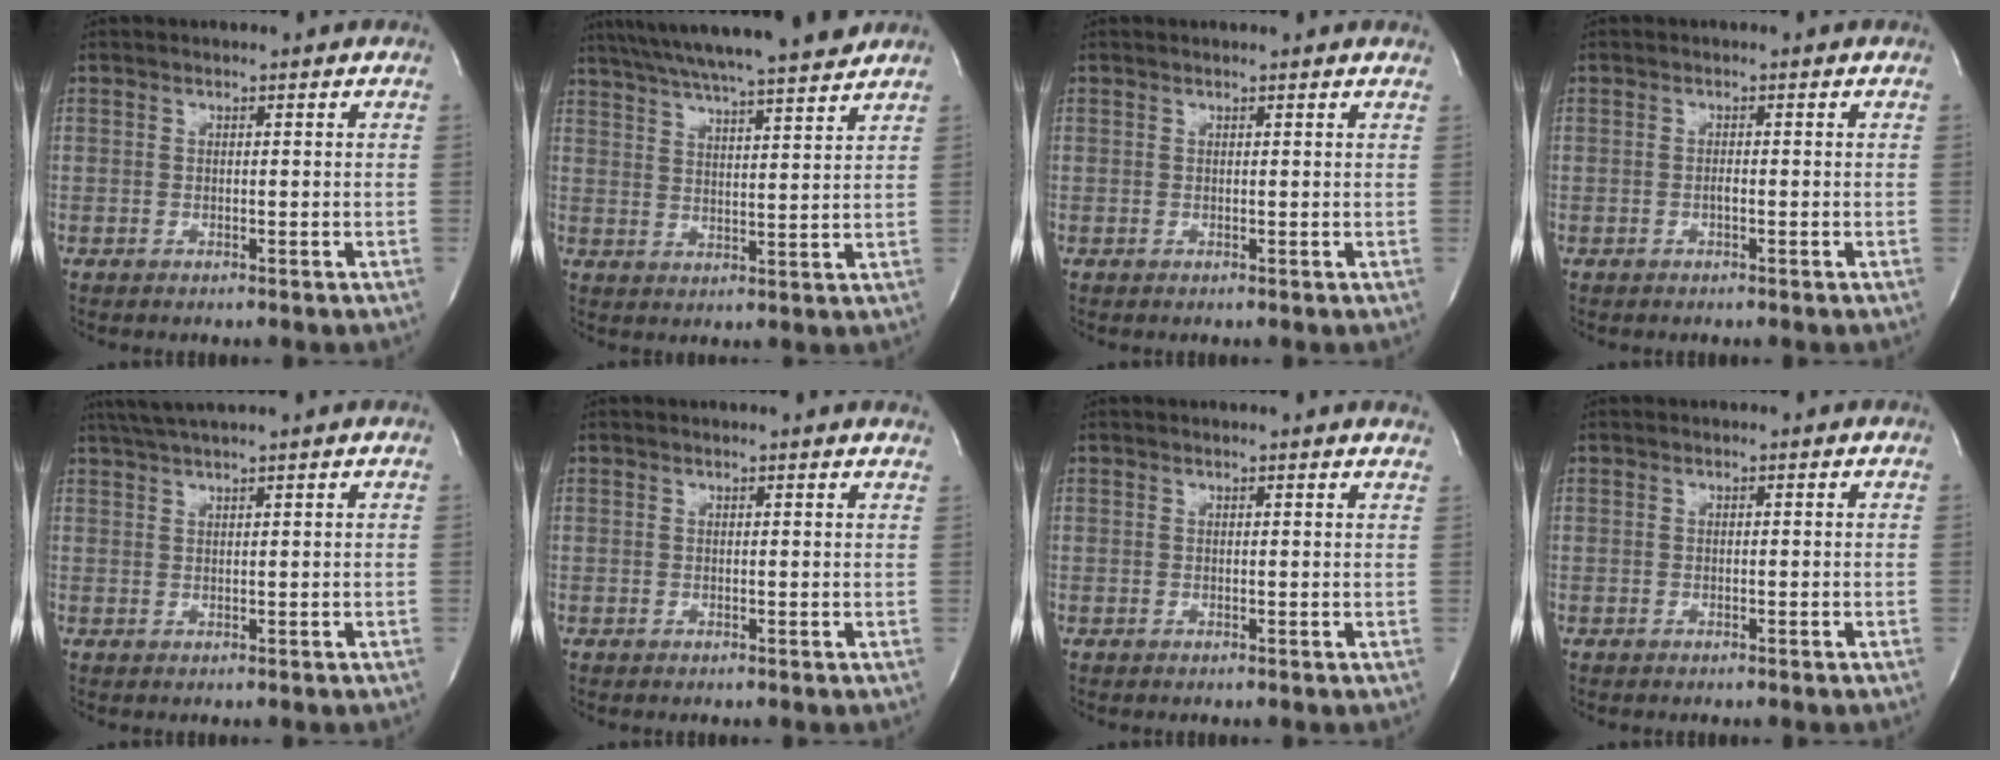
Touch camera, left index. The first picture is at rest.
{"total": 18.9, "force": [16.7, 0.4, 8.9], "torque": [-0.158, 0.008, 0.241]}
{"total": 2.0, "force": [1.9, 0.0, 0.7], "torque": [-0.016, 0.008, 0.013]}
{"total": 0.8, "force": [-0.6, 0.1, 0.5], "torque": [-0.009, -0.003, -0.011]}
{"total": 4.6, "force": [3.7, -1.0, 2.4], "torque": [-0.043, 0.018, 0.070]}
{"total": 4.6, "force": [4.4, 0.1, 1.3], "torque": [-0.017, 0.004, 0.028]}
{"total": 5.0, "force": [4.8, 0.2, 1.4], "torque": [-0.017, 0.001, 0.030]}
{"total": 0.0}